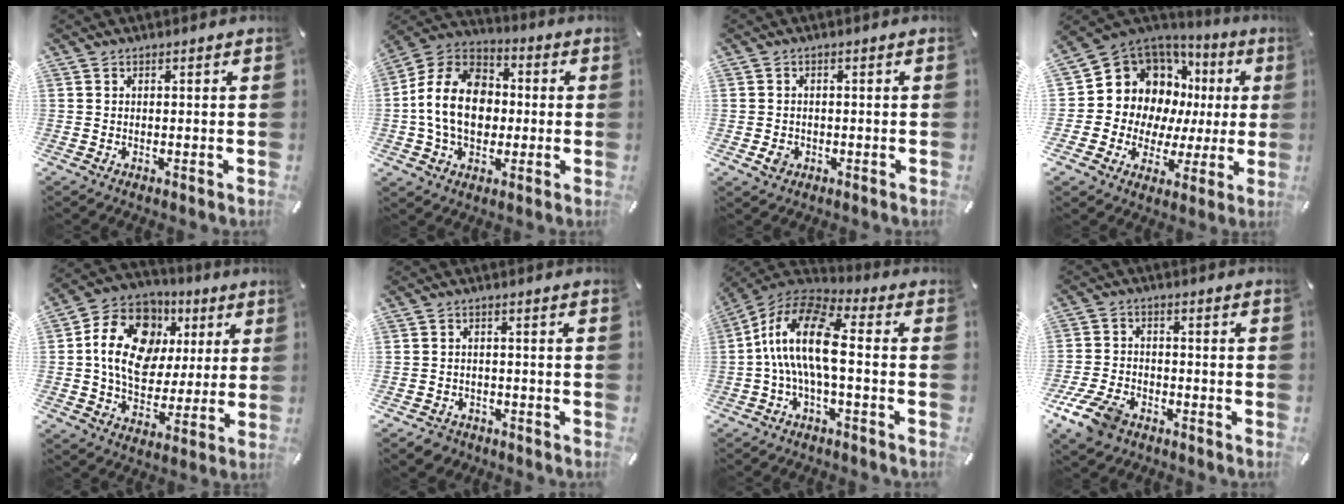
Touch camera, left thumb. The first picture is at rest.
{"total": 15.8, "force": [-1.2, 12.3, 9.8], "torque": [-0.228, 0.023, -0.023]}
{"total": 2.6, "force": [-0.8, 2.3, 1.0], "torque": [-0.008, 0.001, -0.016]}
{"total": 13.8, "force": [5.8, 11.3, 5.3], "torque": [-0.098, -0.068, 0.125]}
{"total": 17.7, "force": [4.0, 13.8, 10.2], "torque": [-0.186, 0.001, 0.073]}
{"total": 3.5, "force": [-2.5, 2.3, 0.7], "torque": [-0.015, 0.013, -0.052]}
{"total": 15.0, "force": [-1.3, 6.1, 13.6], "torque": [-0.287, 0.000, -0.028]}
{"total": 9.3, "force": [-5.9, 5.5, 4.7], "torque": [-0.099, 0.028, -0.110]}